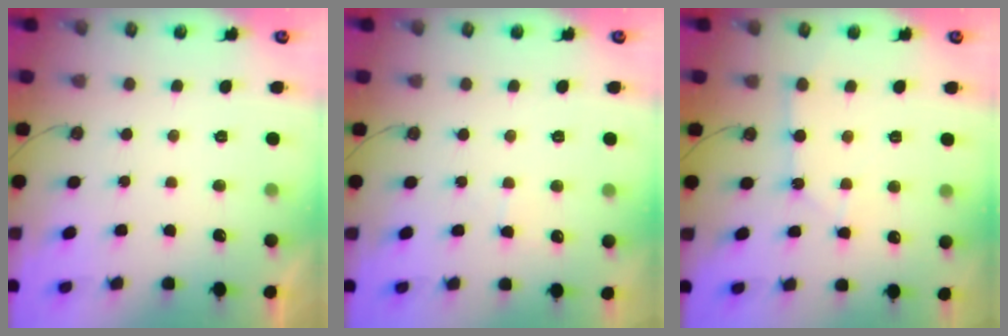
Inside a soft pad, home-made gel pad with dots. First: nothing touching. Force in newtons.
{"total": 3.8, "press": 3.8, "slide": 0.3}
{"total": 3.6, "press": 3.6, "slide": 0.4}